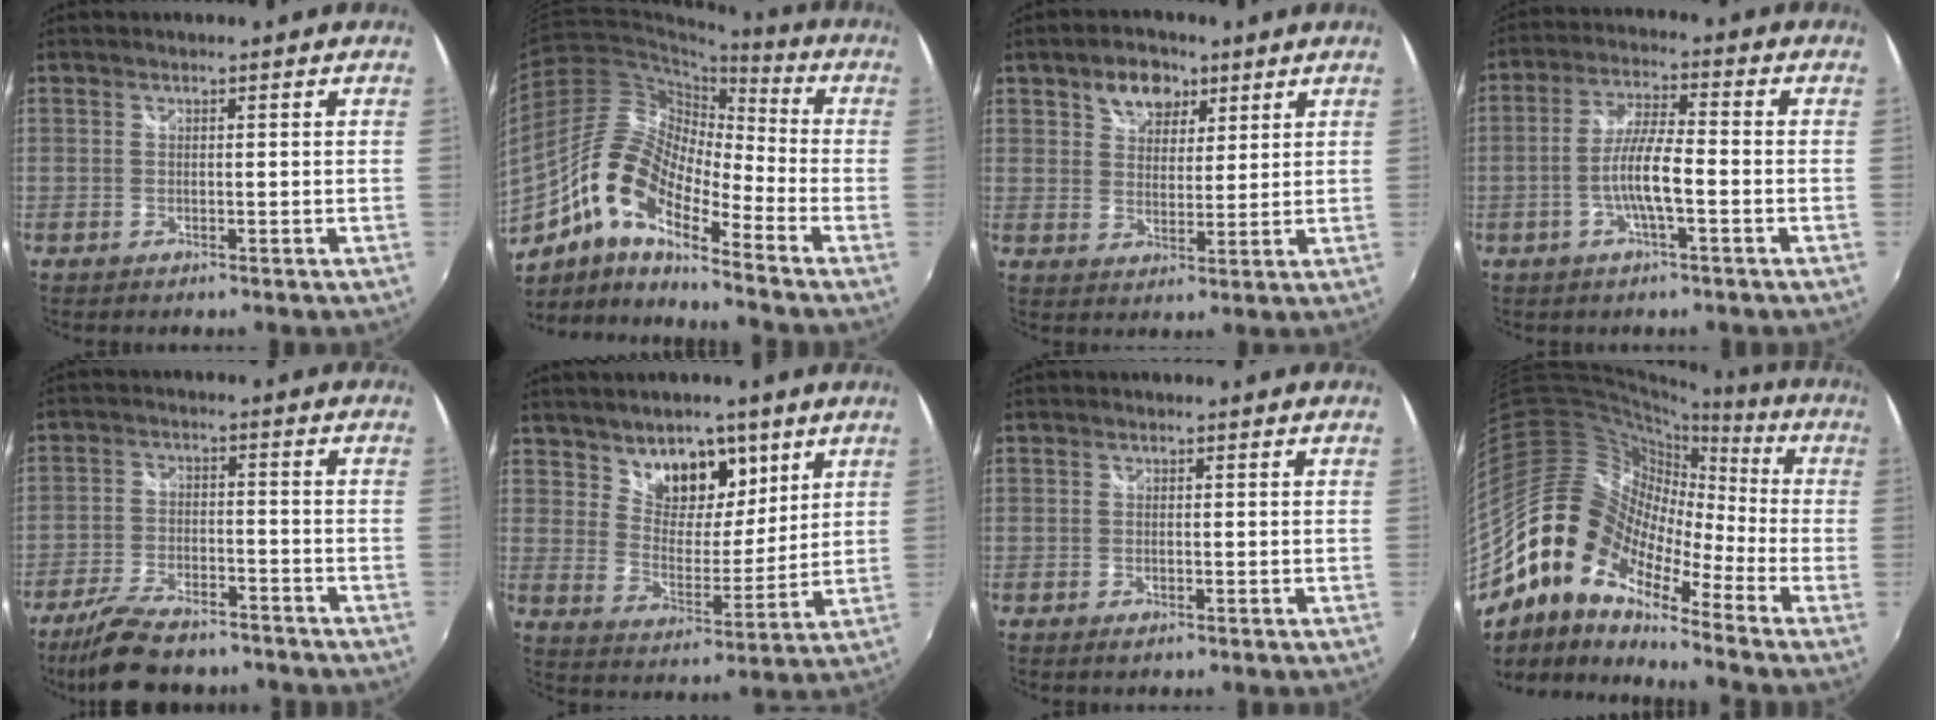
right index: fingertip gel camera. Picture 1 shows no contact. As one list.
[{"total": 14.6, "force": [-8.2, 4.9, 11.0], "torque": [-0.198, 0.009, -0.174]}, {"total": 7.2, "force": [4.2, 4.8, 3.4], "torque": [-0.052, 0.017, 0.070]}, {"total": 7.4, "force": [-2.4, 0.9, 7.0], "torque": [-0.139, 0.005, -0.044]}, {"total": 13.6, "force": [-11.0, 4.5, 6.5], "torque": [-0.143, -0.020, -0.182]}, {"total": 11.3, "force": [7.0, 6.9, 5.6], "torque": [-0.075, -0.001, 0.121]}, {"total": 0.8, "force": [-0.3, 0.5, 0.6], "torque": [-0.010, -0.001, -0.006]}, {"total": 14.0, "force": [-8.1, 7.7, 8.5], "torque": [-0.129, 0.001, -0.174]}]